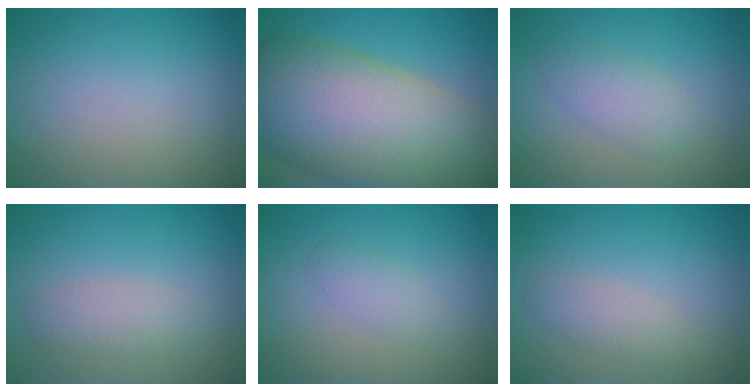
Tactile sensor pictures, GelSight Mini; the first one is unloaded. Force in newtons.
{"total": 17.3, "press": 17.3, "slide": 1.2}
{"total": 2.7, "press": 2.7, "slide": 0.1}
{"total": 2.3, "press": 2.3, "slide": 0.1}
{"total": 1.5, "press": 1.5, "slide": 0.1}
{"total": 1.8, "press": 1.8, "slide": 0.2}